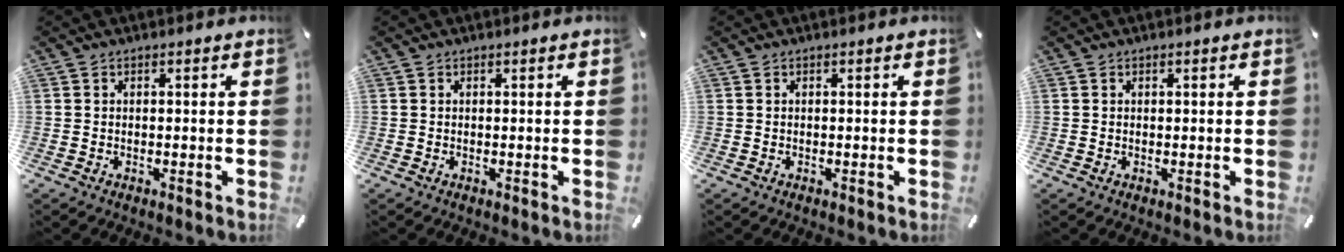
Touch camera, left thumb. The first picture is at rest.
{"total": 0.0}
{"total": 0.0}
{"total": 0.0}